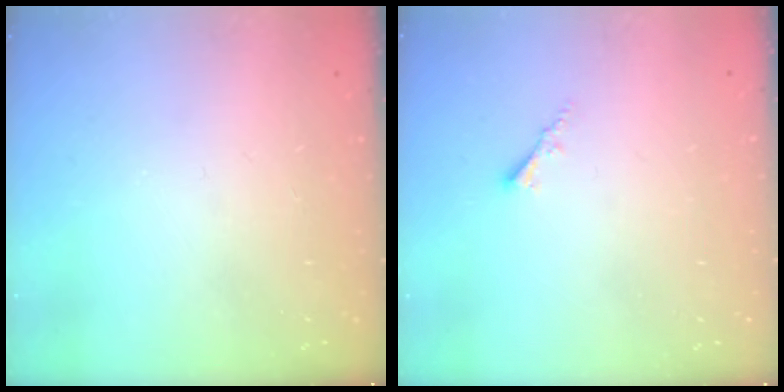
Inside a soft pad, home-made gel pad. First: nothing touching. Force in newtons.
{"total": 1.8, "press": 1.7, "slide": 0.5}